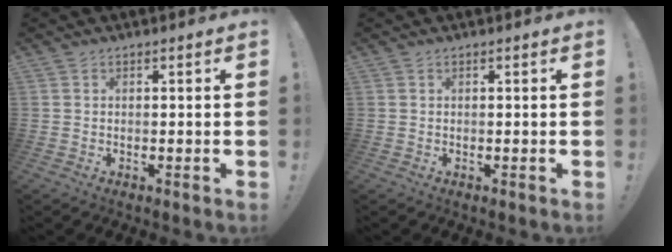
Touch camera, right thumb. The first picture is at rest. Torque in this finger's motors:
{"motor_torque": [-0.03, 0.03, 0.01, -0.03, 0.00]}